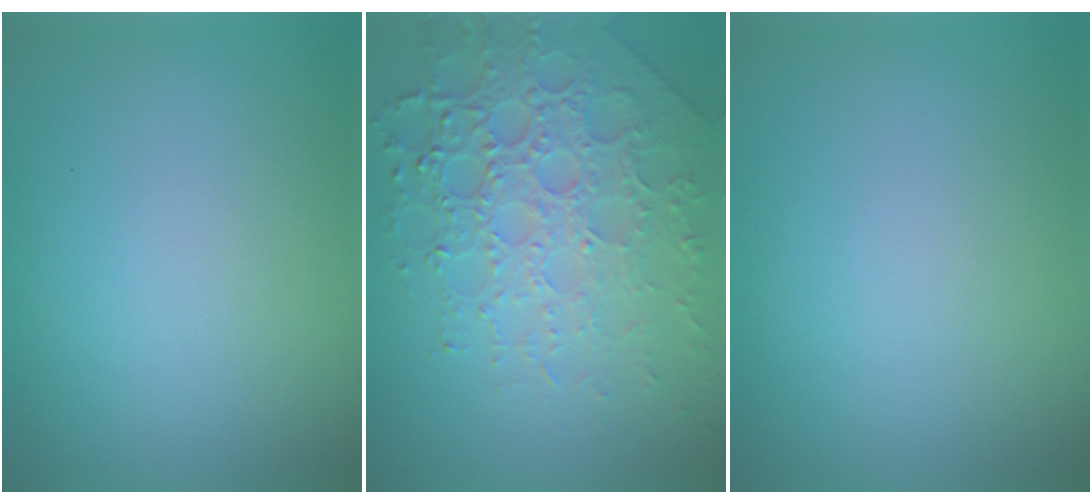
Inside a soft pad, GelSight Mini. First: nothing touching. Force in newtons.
{"total": 7.7, "press": 5.3, "slide": 5.5}
{"total": 0.0}